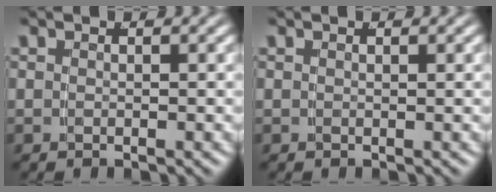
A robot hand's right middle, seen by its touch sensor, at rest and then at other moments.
{"total": 0.0}